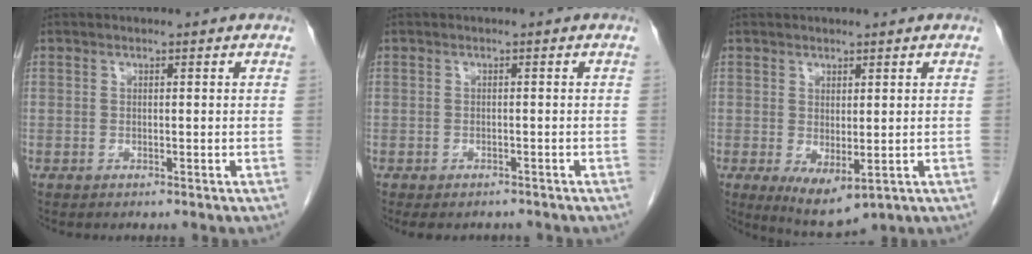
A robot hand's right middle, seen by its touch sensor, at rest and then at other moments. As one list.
[{"total": 4.2, "force": [-3.6, 1.8, 1.2], "torque": [-0.006, 0.000, -0.045]}, {"total": 5.9, "force": [-1.2, 2.4, 5.2], "torque": [-0.084, -0.019, -0.001]}]